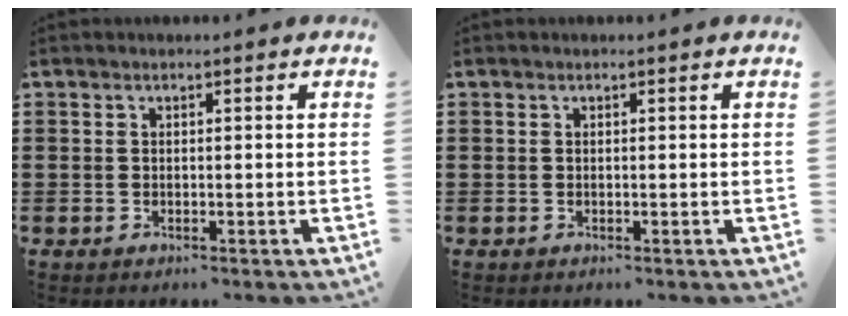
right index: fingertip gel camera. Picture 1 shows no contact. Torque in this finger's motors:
{"motor_torque": [0.23, 0.11, 0.00, 0.01]}